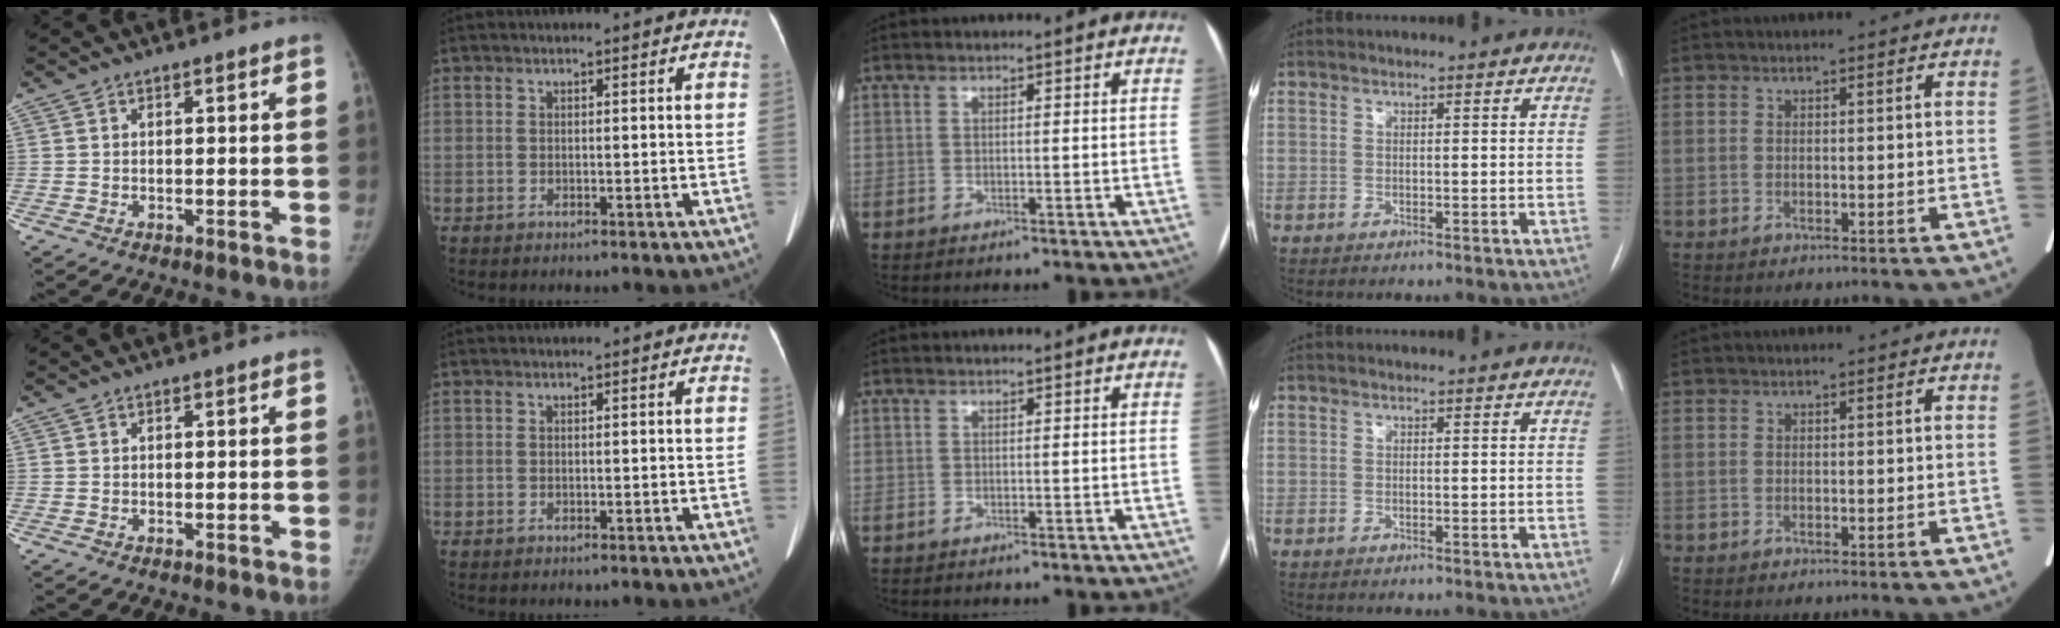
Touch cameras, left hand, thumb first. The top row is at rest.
{}